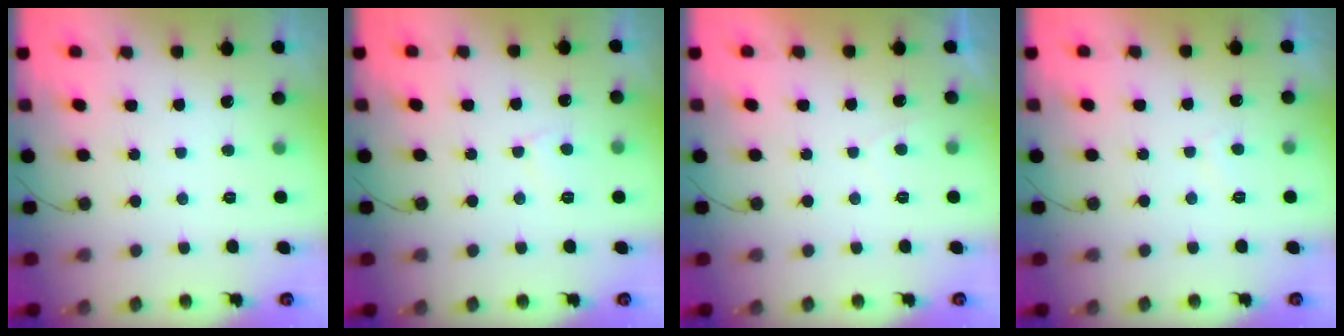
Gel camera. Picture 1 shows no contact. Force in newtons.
{"total": 3.8, "press": 3.8, "slide": 0.4}
{"total": 0.9, "press": 0.7, "slide": 0.5}
{"total": 1.7, "press": 1.6, "slide": 0.5}